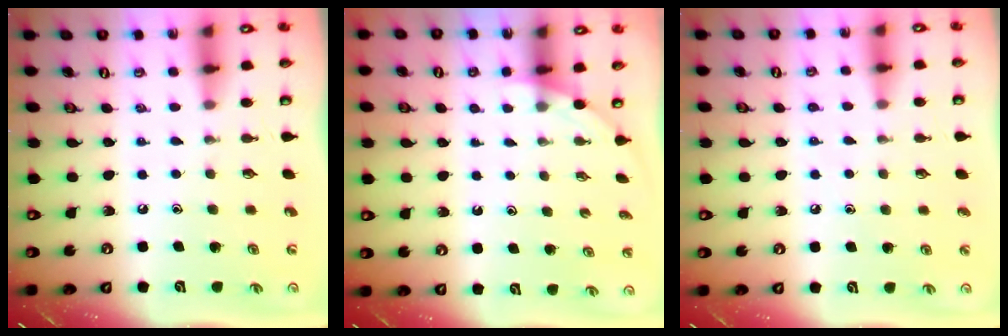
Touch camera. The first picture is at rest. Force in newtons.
{"total": 0.9, "press": 0.9, "slide": 0.2}
{"total": 3.3, "press": 3.3, "slide": 0.5}